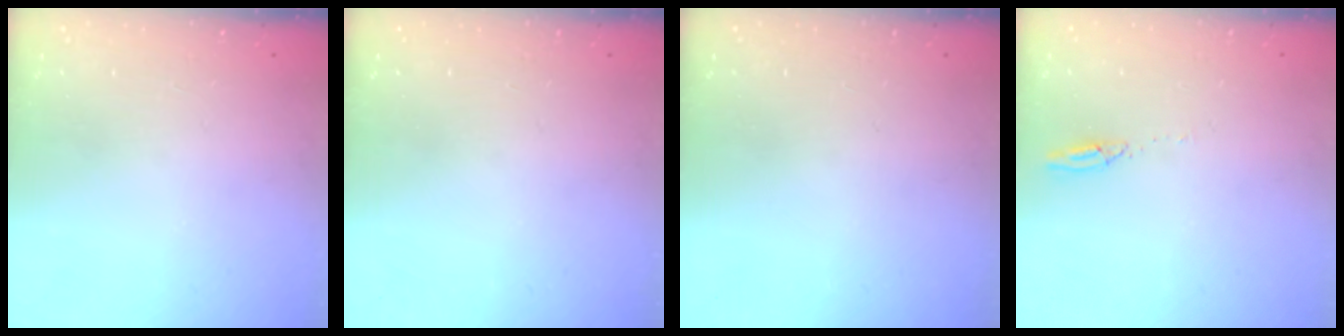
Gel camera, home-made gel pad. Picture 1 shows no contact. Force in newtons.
{"total": 0.0}
{"total": 0.0}
{"total": 2.7, "press": 2.7, "slide": 0.2}